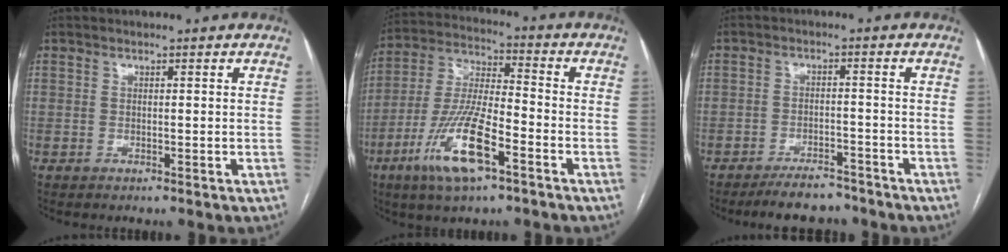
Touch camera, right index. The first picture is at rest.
{"total": 13.9, "force": [-6.7, 3.0, 11.9], "torque": [-0.244, -0.011, -0.125]}
{"total": 5.9, "force": [-5.3, 2.1, 1.7], "torque": [-0.022, -0.003, -0.083]}